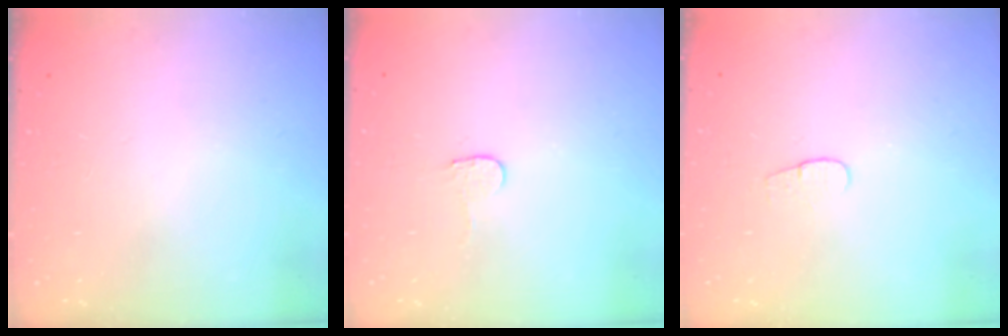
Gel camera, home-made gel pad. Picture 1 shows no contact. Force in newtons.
{"total": 2.3, "press": 2.3, "slide": 0.2}
{"total": 3.6, "press": 3.6, "slide": 0.4}